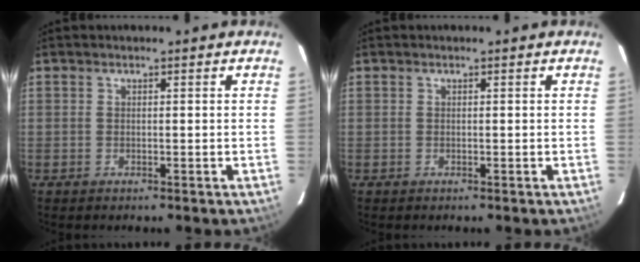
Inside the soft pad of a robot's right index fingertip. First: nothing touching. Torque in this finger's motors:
{"motor_torque": [-0.01, -0.01, 0.00, 0.00]}